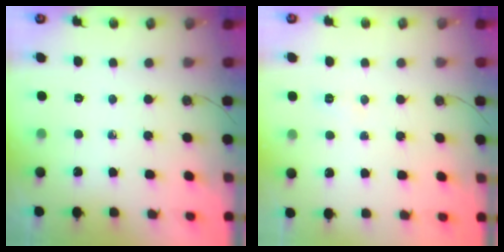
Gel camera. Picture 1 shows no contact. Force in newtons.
{"total": 4.2, "press": 4.2, "slide": 0.4}